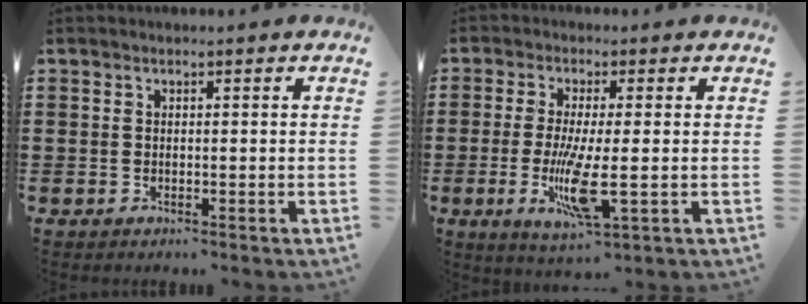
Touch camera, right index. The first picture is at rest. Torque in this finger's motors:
{"motor_torque": [2.14, 0.00, 0.82, 0.21]}